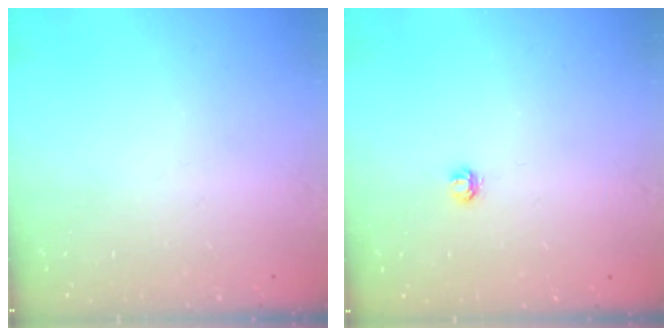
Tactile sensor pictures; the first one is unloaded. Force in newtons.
{"total": 3.6, "press": 3.6, "slide": 0.3}